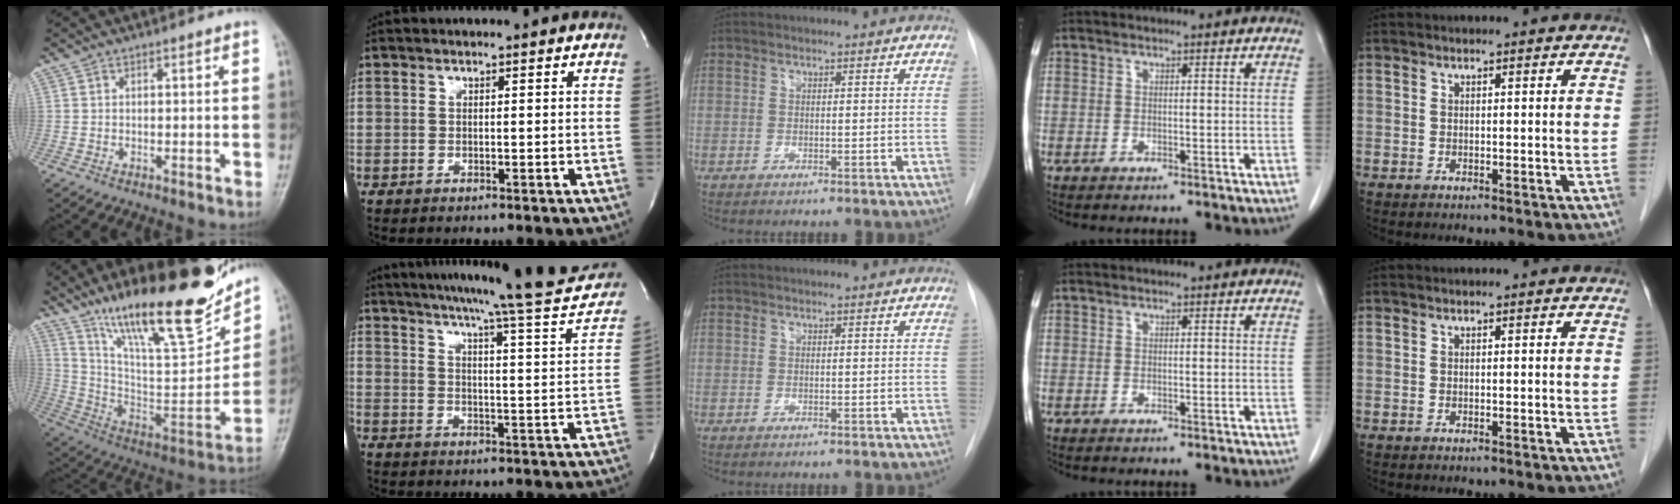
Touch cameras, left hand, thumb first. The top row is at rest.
{"thumb": {"total": 28.0, "force": [19.6, 6.7, 18.8], "torque": [-0.269, -0.080, 0.332]}, "index": {"total": 23.6, "force": [21.5, 0.2, 9.7], "torque": [-0.147, -0.056, 0.269]}}